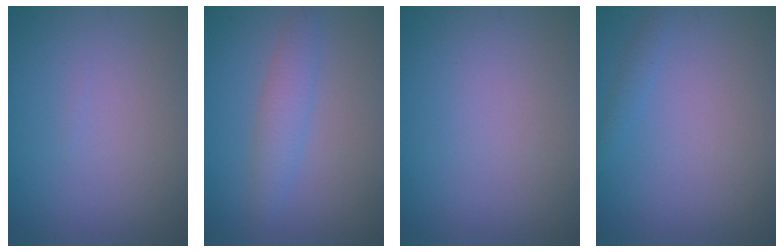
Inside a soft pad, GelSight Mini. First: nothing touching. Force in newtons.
{"total": 2.5, "press": 2.5, "slide": 0.1}
{"total": 0.0}
{"total": 0.8, "press": 0.8, "slide": 0.2}